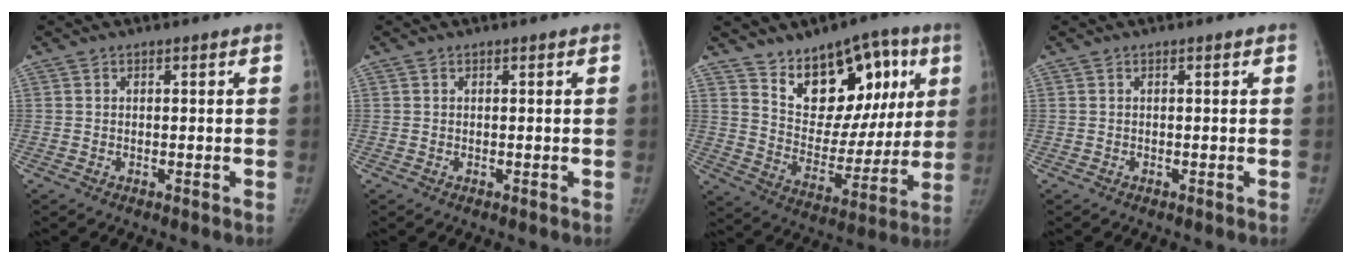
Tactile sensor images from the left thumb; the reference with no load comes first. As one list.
[{"total": 0.0}, {"total": 18.9, "force": [9.4, 11.2, 12.0], "torque": [-0.108, -0.042, 0.154]}, {"total": 0.0}]